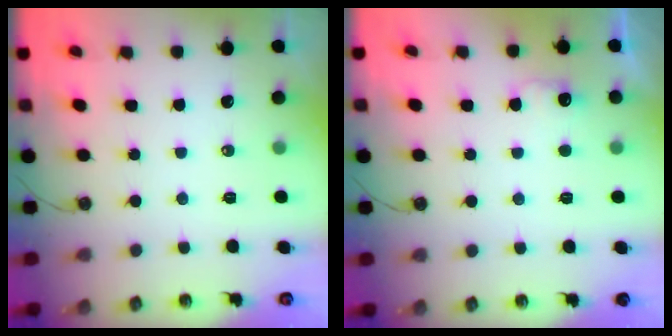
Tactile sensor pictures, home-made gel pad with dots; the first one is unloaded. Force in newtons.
{"total": 5.2, "press": 5.0, "slide": 1.3}